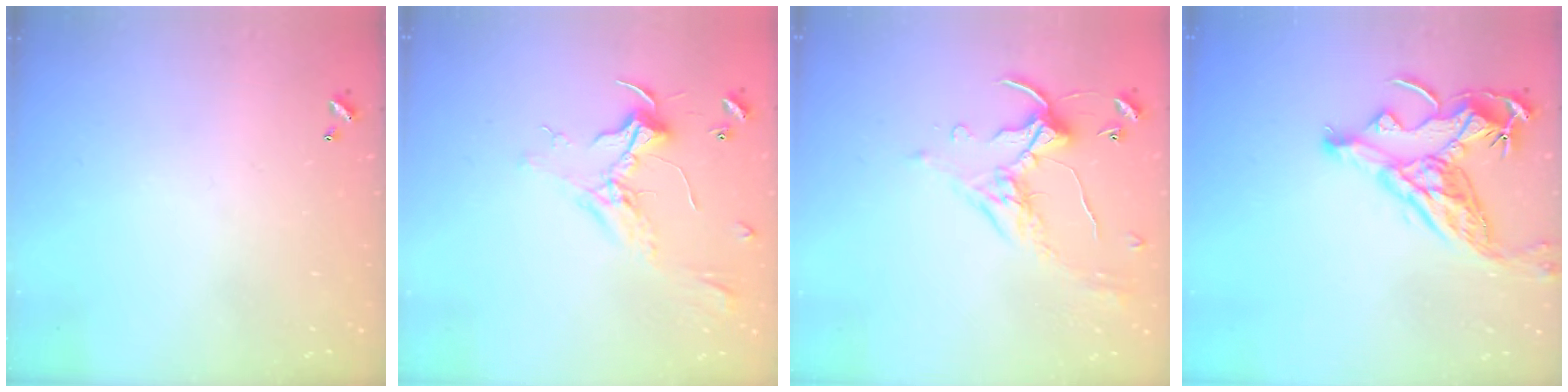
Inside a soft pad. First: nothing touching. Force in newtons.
{"total": 2.5, "press": 2.3, "slide": 0.8}
{"total": 1.2, "press": 0.6, "slide": 1.0}
{"total": 10.9, "press": 10.7, "slide": 1.8}